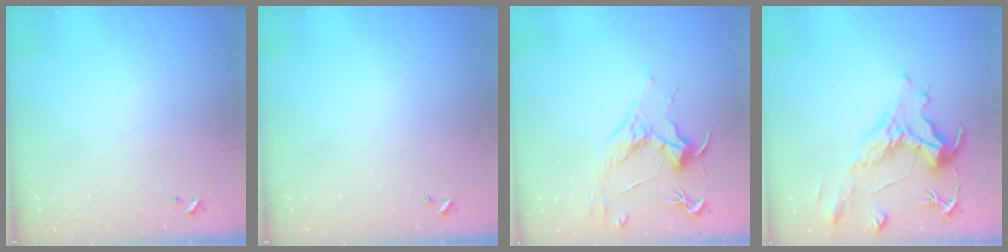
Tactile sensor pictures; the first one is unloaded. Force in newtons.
{"total": 0.0}
{"total": 1.6, "press": 1.4, "slide": 0.8}
{"total": 1.9, "press": 0.8, "slide": 1.8}